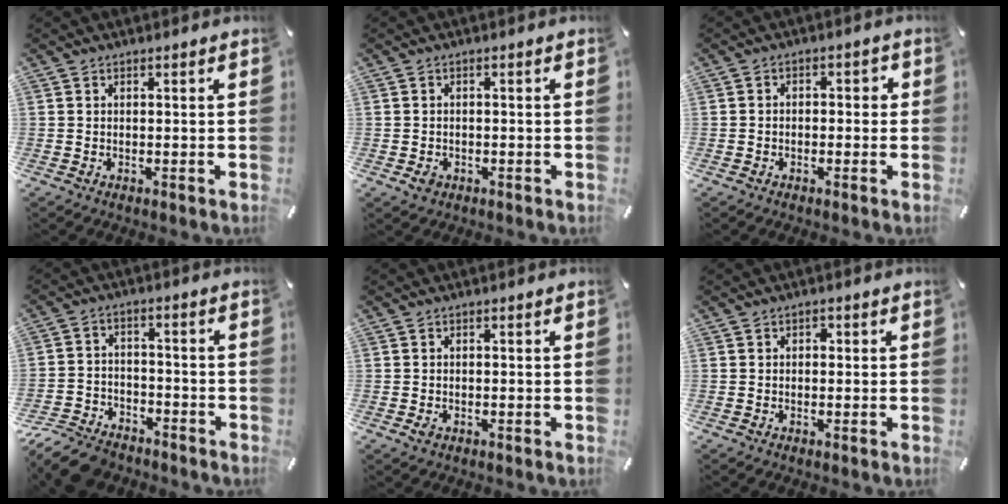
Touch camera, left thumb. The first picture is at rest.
{"total": 2.3, "force": [-1.0, 1.7, 1.1], "torque": [-0.019, 0.005, -0.020]}
{"total": 2.5, "force": [-1.6, 1.6, 1.1], "torque": [-0.020, 0.013, -0.033]}
{"total": 10.7, "force": [-8.8, 4.7, 3.9], "torque": [-0.073, 0.049, -0.170]}
{"total": 1.3, "force": [-0.5, 0.9, 0.8], "torque": [-0.014, 0.001, -0.010]}
{"total": 1.2, "force": [-0.3, 1.1, 0.5], "torque": [-0.012, 0.006, -0.008]}